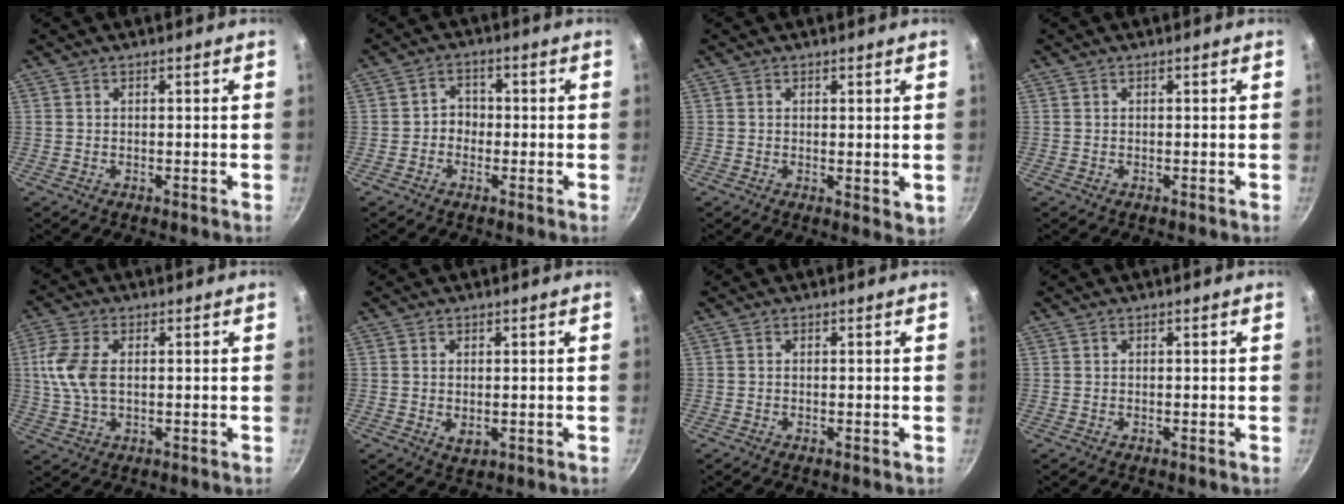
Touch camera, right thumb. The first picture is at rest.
{"total": 3.4, "force": [-0.8, 3.0, 1.5], "torque": [0.000, 0.015, -0.019]}
{"total": 2.6, "force": [0.7, 1.4, 2.1], "torque": [-0.029, -0.005, 0.011]}
{"total": 0.0}
{"total": 8.4, "force": [1.0, 4.9, 6.8], "torque": [-0.145, 0.008, 0.015]}
{"total": 2.6, "force": [0.0, 1.7, 2.0], "torque": [-0.032, -0.007, 0.003]}
{"total": 0.0}
{"total": 0.0}